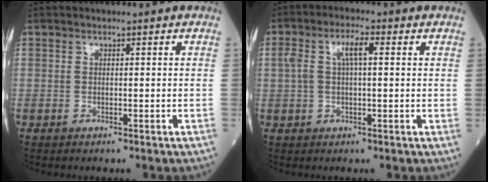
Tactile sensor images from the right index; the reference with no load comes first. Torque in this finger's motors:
{"motor_torque": [0.17, 0.04, 0.10, 0.06]}